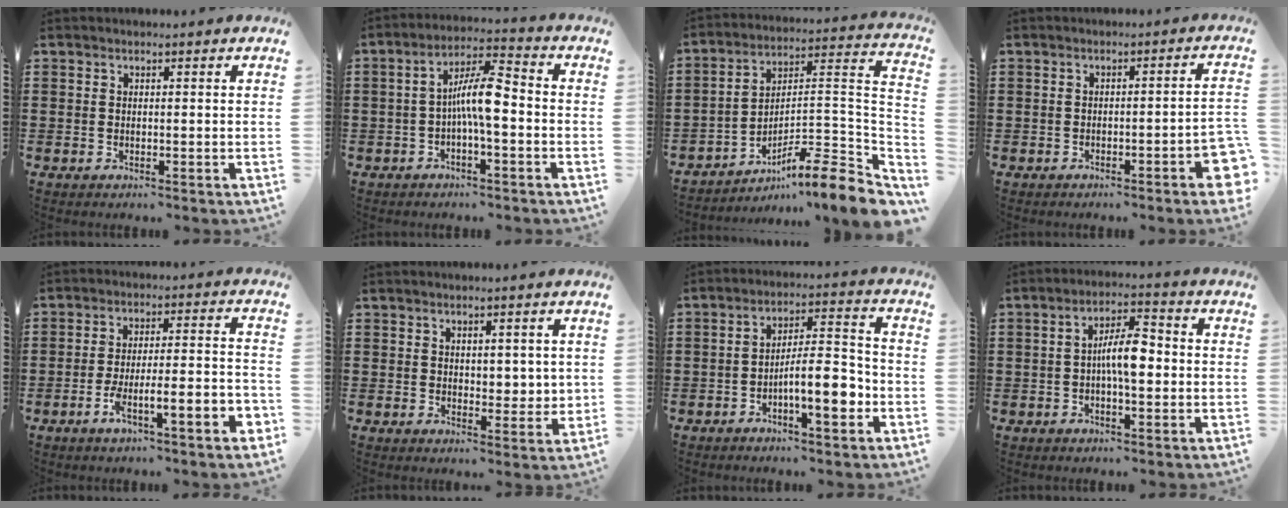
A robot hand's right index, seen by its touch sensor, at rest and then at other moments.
{"total": 7.9, "force": [-1.1, 1.9, 7.6], "torque": [-0.149, 0.006, -0.026]}
{"total": 8.6, "force": [-6.2, 0.4, 5.9], "torque": [-0.089, -0.015, -0.127]}
{"total": 3.8, "force": [-2.0, 0.6, 3.1], "torque": [-0.048, -0.001, -0.032]}
{"total": 7.3, "force": [-4.2, 0.8, 5.9], "torque": [-0.103, -0.006, -0.079]}
{"total": 3.0, "force": [1.5, 2.1, 1.6], "torque": [-0.021, 0.003, 0.024]}
{"total": 8.5, "force": [-3.6, 2.2, 7.4], "torque": [-0.112, 0.007, -0.062]}
{"total": 6.4, "force": [-0.6, 2.1, 6.0], "torque": [-0.107, 0.010, -0.012]}